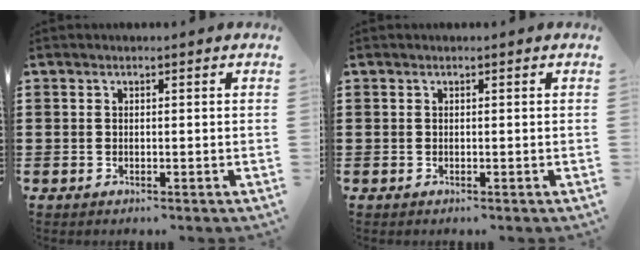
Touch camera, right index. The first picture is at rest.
{"total": 0.0}